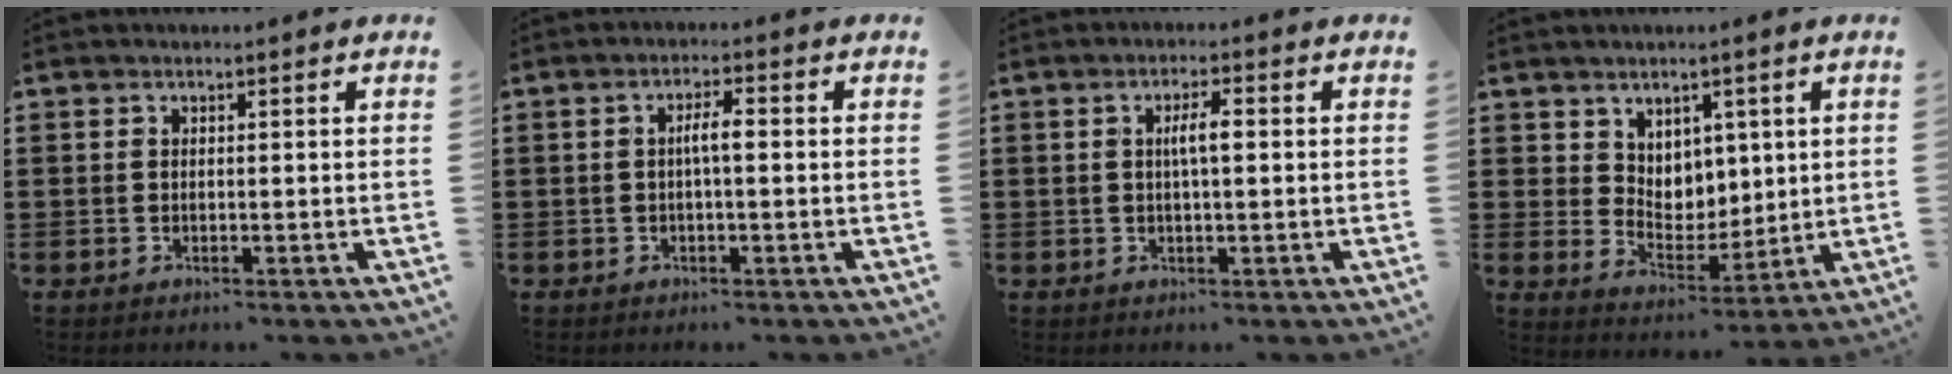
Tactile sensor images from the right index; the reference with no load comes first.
{"total": 2.9, "force": [-0.2, 0.6, 2.9], "torque": [-0.053, 0.003, -0.005]}
{"total": 3.4, "force": [0.4, 0.7, 3.3], "torque": [-0.063, 0.003, 0.004]}
{"total": 5.1, "force": [3.5, 3.8, 0.5], "torque": [-0.026, -0.012, 0.064]}